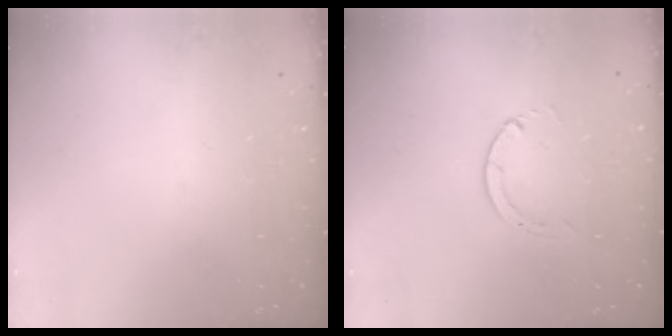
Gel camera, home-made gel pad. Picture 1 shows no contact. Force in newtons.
{"total": 1.3, "press": 1.3, "slide": 0.2}